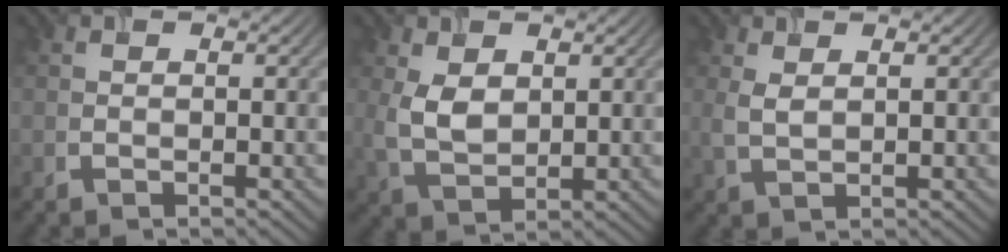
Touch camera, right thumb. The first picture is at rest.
{"total": 5.0, "force": [1.1, 3.2, 3.7], "torque": [-0.091, -0.004, 0.027]}
{"total": 2.2, "force": [0.9, 1.0, 1.8], "torque": [-0.050, -0.002, 0.024]}